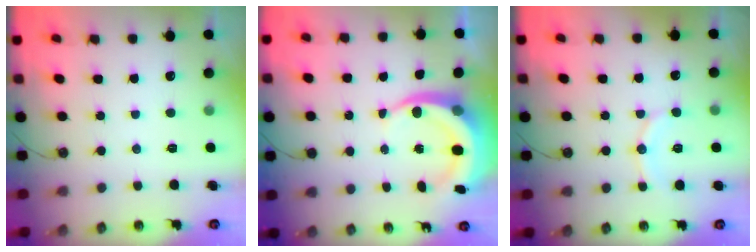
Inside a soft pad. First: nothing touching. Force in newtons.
{"total": 8.8, "press": 8.6, "slide": 1.6}
{"total": 9.6, "press": 9.2, "slide": 2.8}